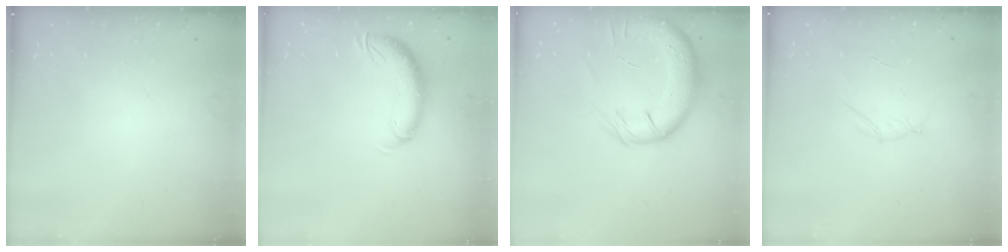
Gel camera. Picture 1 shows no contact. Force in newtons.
{"total": 10.6, "press": 10.4, "slide": 2.2}
{"total": 15.4, "press": 14.9, "slide": 4.0}
{"total": 3.3, "press": 3.2, "slide": 0.8}